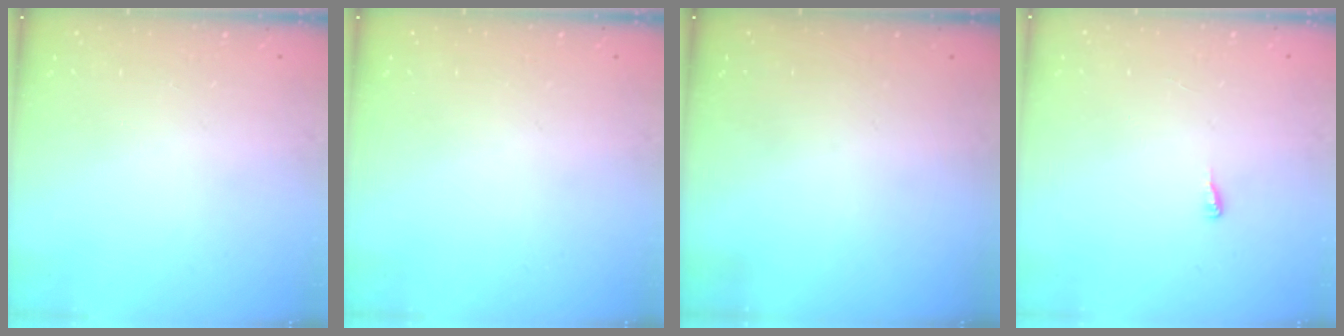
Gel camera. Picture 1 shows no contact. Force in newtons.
{"total": 0.0}
{"total": 0.0}
{"total": 4.1, "press": 4.0, "slide": 0.5}